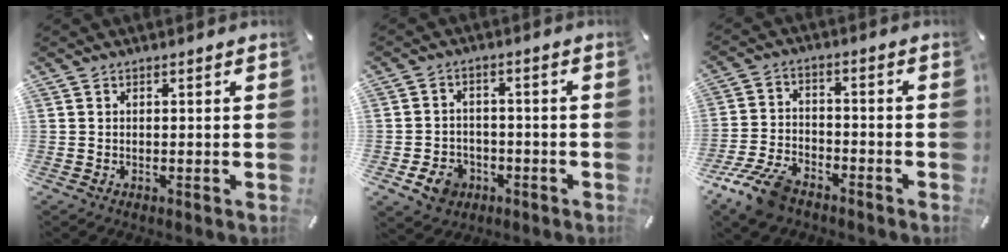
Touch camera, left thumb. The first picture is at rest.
{"total": 7.3, "force": [-3.3, 5.9, 2.8], "torque": [-0.055, 0.020, -0.059]}
{"total": 10.2, "force": [-7.4, 5.0, 5.1], "torque": [-0.106, 0.037, -0.140]}